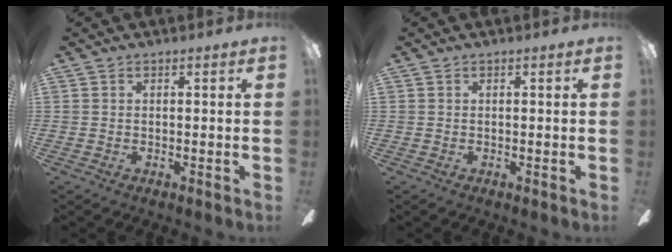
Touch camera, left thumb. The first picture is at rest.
{"total": 0.0}